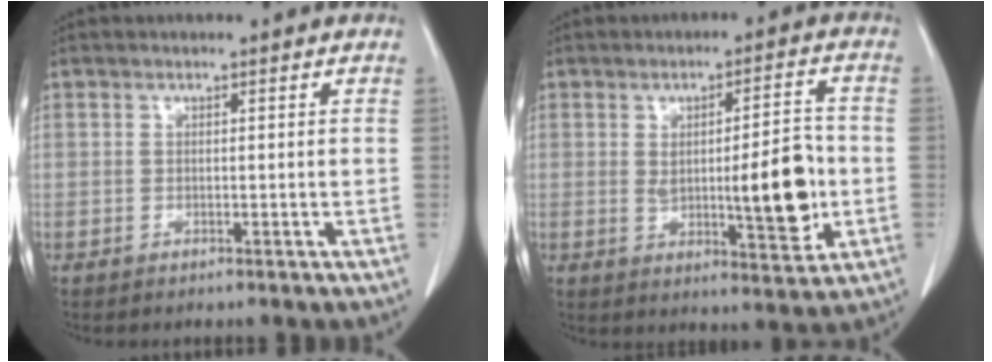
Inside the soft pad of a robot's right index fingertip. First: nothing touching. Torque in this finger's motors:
{"motor_torque": [0.45, -0.17, 0.26, 0.06]}